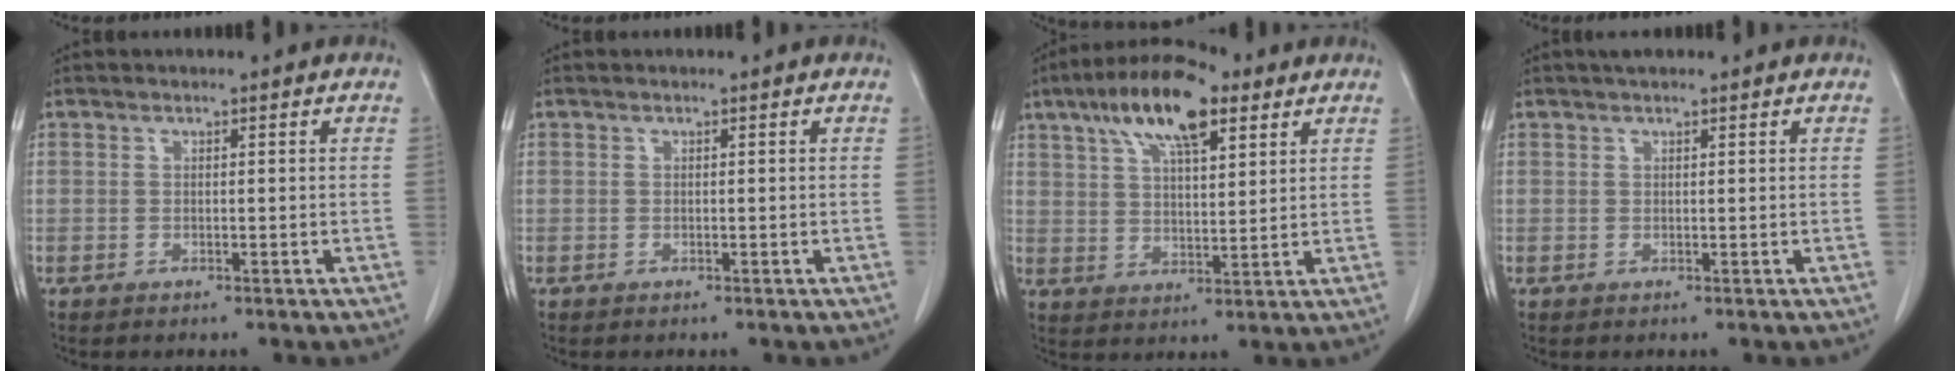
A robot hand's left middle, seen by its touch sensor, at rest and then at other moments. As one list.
[{"total": 0.0}, {"total": 13.0, "force": [7.5, 4.0, 9.8], "torque": [-0.175, 0.023, 0.129]}, {"total": 1.8, "force": [1.5, 0.4, 1.0], "torque": [-0.019, 0.012, 0.024]}]